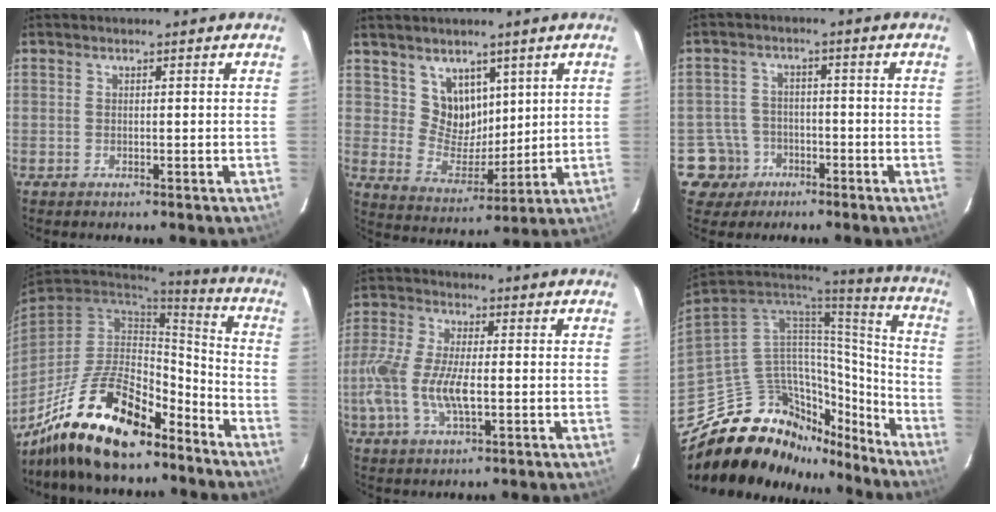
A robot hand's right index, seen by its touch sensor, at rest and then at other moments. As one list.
[{"total": 8.1, "force": [4.6, 6.2, 2.5], "torque": [-0.040, 0.001, 0.100]}, {"total": 6.1, "force": [-3.0, 5.3, -0.1], "torque": [-0.017, 0.025, -0.050]}, {"total": 20.8, "force": [-14.7, 8.3, 12.2], "torque": [-0.244, 0.001, -0.245]}, {"total": 11.3, "force": [-2.1, 4.4, 10.2], "torque": [-0.226, 0.000, -0.043]}, {"total": 26.6, "force": [-19.7, 14.1, 10.9], "torque": [-0.204, 0.042, -0.288]}]